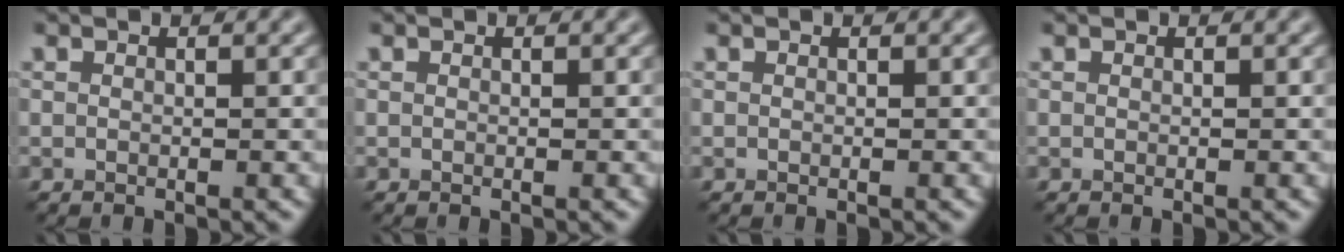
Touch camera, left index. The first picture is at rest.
{"total": 0.0}
{"total": 0.0}
{"total": 0.0}